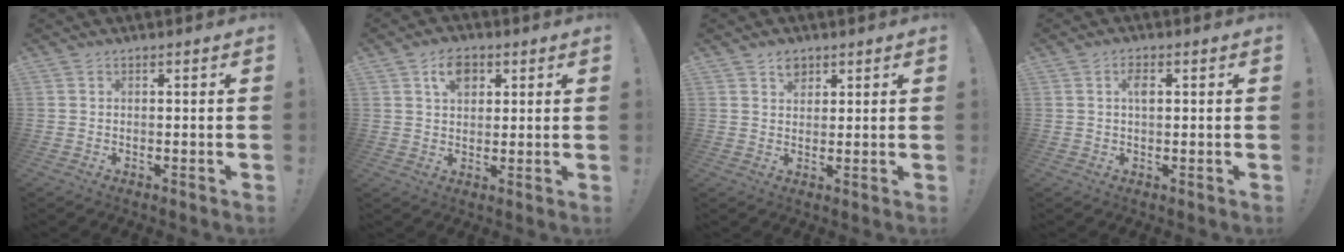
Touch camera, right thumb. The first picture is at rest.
{"total": 7.0, "force": [3.0, 4.9, 4.0], "torque": [-0.056, 0.001, 0.053]}
{"total": 3.6, "force": [2.3, 2.5, 1.2], "torque": [-0.005, -0.009, 0.037]}
{"total": 2.8, "force": [0.7, 1.4, 2.3], "torque": [-0.035, 0.001, 0.008]}